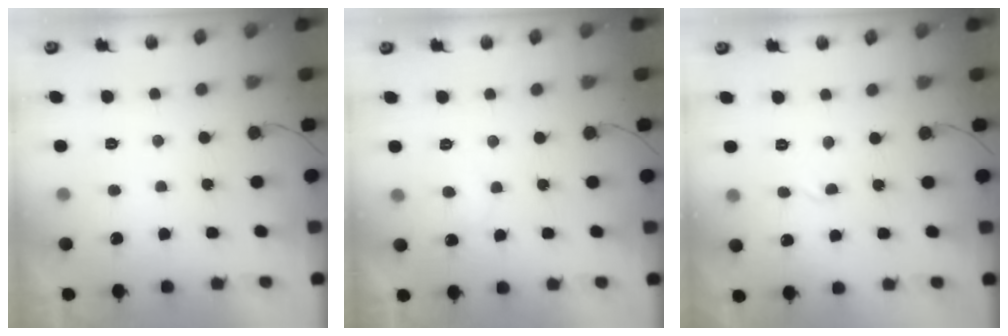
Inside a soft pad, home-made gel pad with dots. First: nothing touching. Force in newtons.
{"total": 6.1, "press": 6.1, "slide": 0.5}
{"total": 2.7, "press": 2.7, "slide": 0.3}